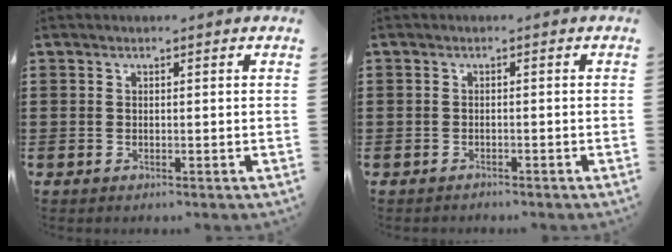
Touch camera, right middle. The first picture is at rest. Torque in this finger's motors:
{"motor_torque": [-0.64, 0.54, -1.05, -0.21]}